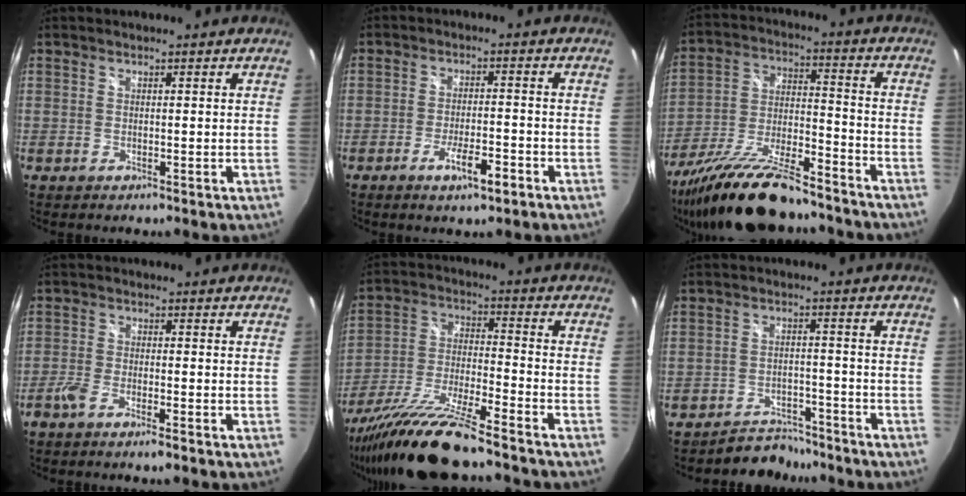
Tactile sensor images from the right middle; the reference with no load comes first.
{"total": 5.8, "force": [-3.5, 1.2, 4.5], "torque": [-0.090, -0.010, -0.057]}
{"total": 19.9, "force": [-16.0, 4.3, 11.1], "torque": [-0.223, -0.034, -0.269]}
{"total": 3.9, "force": [-3.0, 0.4, 2.5], "torque": [-0.067, -0.004, -0.063]}
{"total": 17.0, "force": [-13.9, 0.6, 9.7], "torque": [-0.200, -0.036, -0.256]}
{"total": 6.7, "force": [-6.2, 2.3, 0.4], "torque": [-0.021, 0.008, -0.092]}